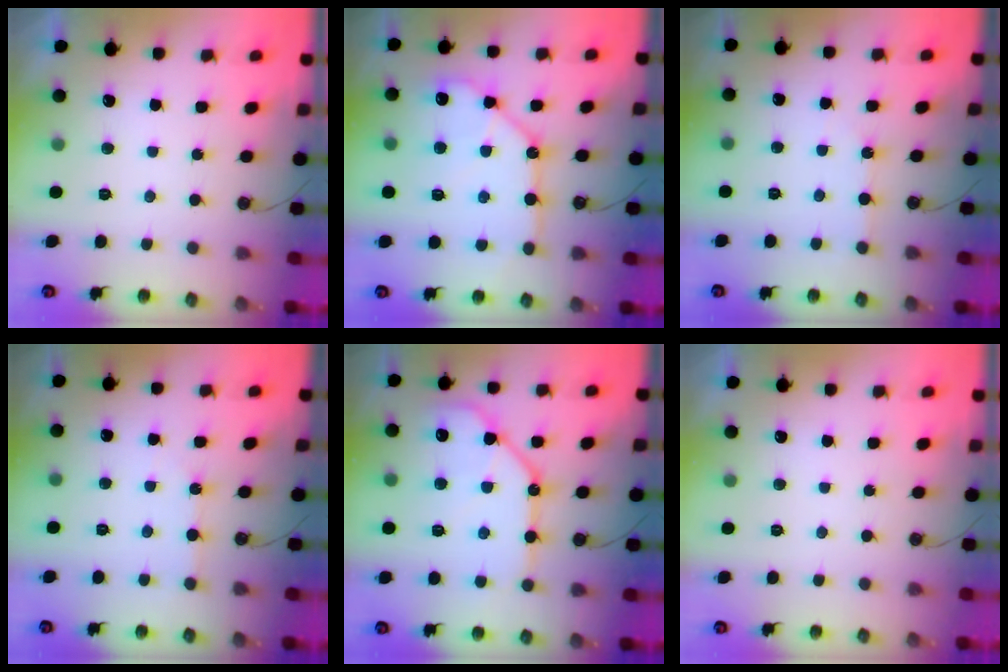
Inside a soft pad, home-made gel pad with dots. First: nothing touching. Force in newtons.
{"total": 13.2, "press": 13.1, "slide": 1.9}
{"total": 2.0, "press": 1.9, "slide": 0.3}
{"total": 2.0, "press": 1.9, "slide": 0.3}
{"total": 16.5, "press": 16.4, "slide": 1.8}
{"total": 0.0}